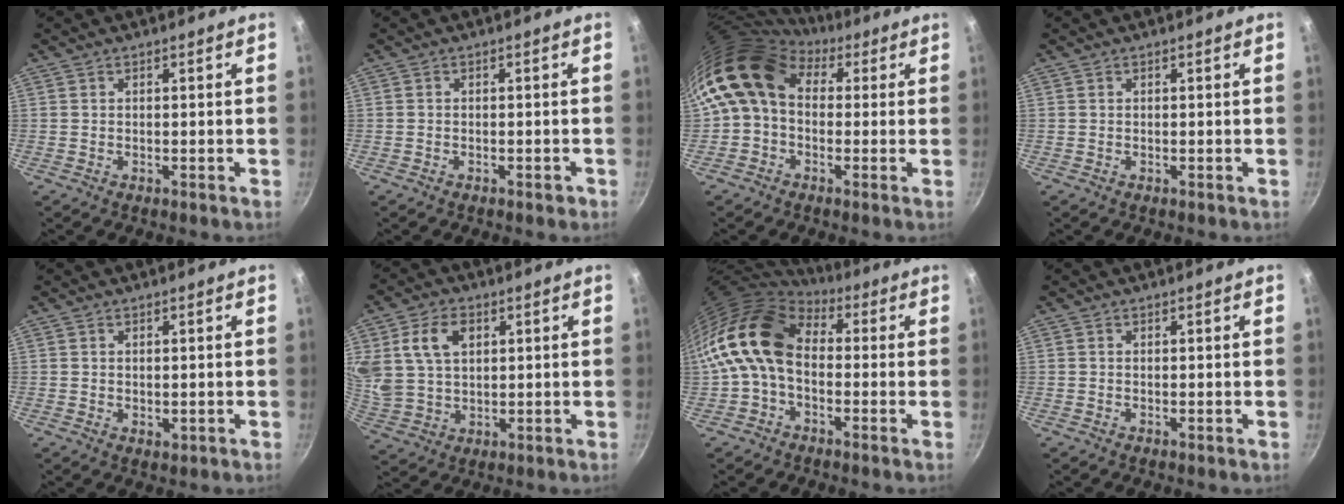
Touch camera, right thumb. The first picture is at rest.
{"total": 1.1, "force": [-0.7, 0.6, 0.6], "torque": [-0.002, 0.011, -0.003]}
{"total": 11.5, "force": [2.2, 8.8, 7.0], "torque": [-0.110, 0.018, 0.013]}
{"total": 0.0}
{"total": 1.2, "force": [0.4, 0.8, 0.7], "torque": [-0.007, -0.010, 0.005]}
{"total": 11.0, "force": [3.7, 7.6, 7.0], "torque": [-0.119, -0.008, 0.076]}
{"total": 14.5, "force": [0.1, 10.2, 10.4], "torque": [-0.171, 0.033, -0.019]}
{"total": 0.0}